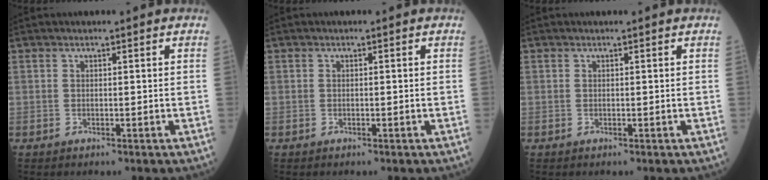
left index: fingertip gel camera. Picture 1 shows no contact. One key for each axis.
{"total": 0.0}
{"total": 0.0}